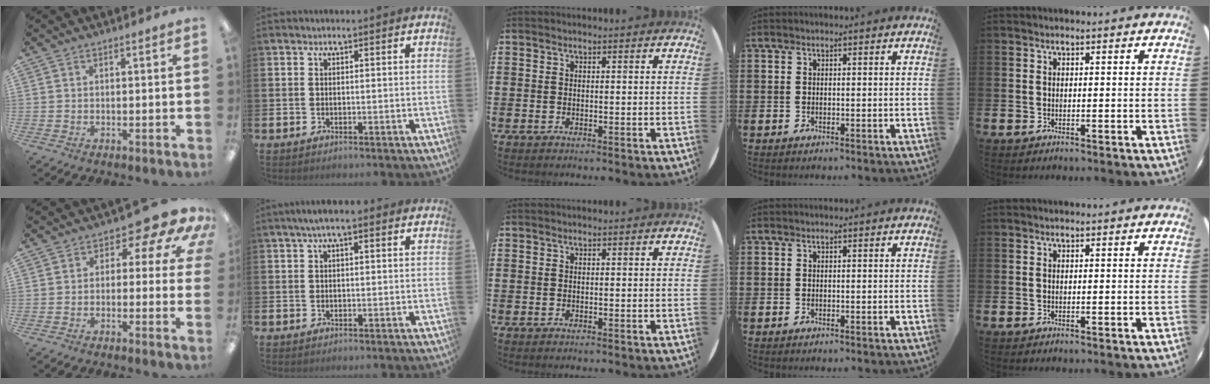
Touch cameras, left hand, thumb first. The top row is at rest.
{"thumb": {"total": 8.3, "force": [3.5, 4.2, 6.3], "torque": [-0.085, -0.023, 0.057]}, "index": {"total": 3.0, "force": [1.7, 1.0, 2.3], "torque": [-0.035, 0.004, 0.026]}}